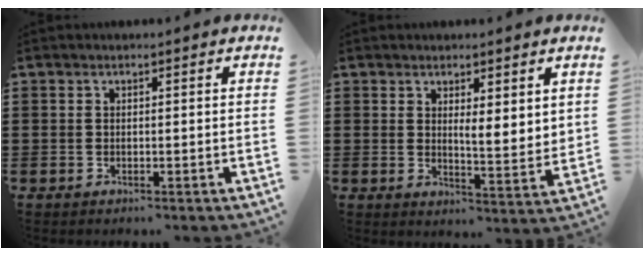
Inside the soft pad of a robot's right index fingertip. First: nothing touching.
{"total": 3.2, "force": [2.5, 0.9, 1.8], "torque": [-0.036, -0.006, 0.042]}